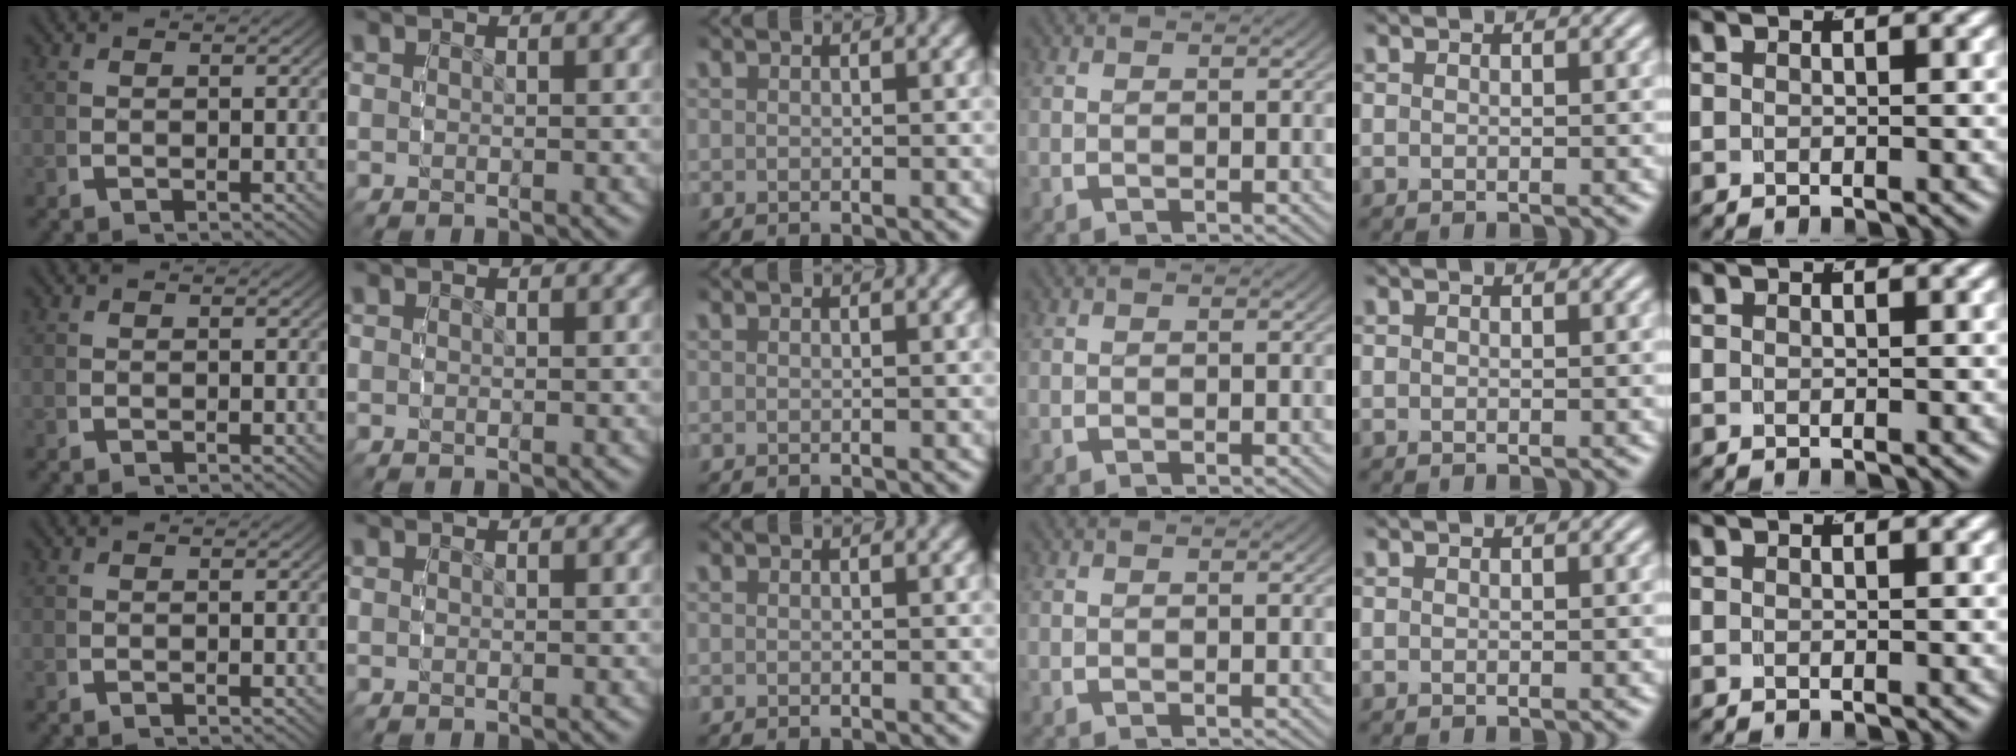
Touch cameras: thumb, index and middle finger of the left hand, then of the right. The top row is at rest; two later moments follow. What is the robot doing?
{"motion": "grasp_and_lifting", "object": "camera"}